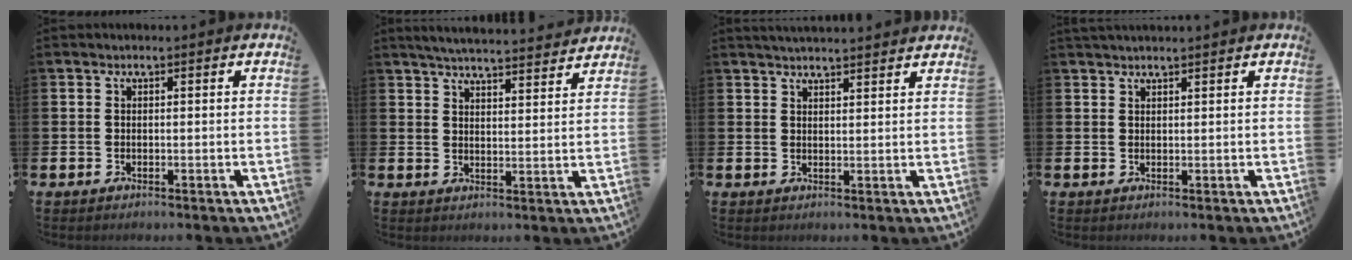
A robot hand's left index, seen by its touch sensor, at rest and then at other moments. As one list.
[{"total": 5.2, "force": [5.1, 0.2, 0.9], "torque": [-0.027, -0.034, 0.090]}, {"total": 2.6, "force": [2.6, -0.1, 0.2], "torque": [-0.006, -0.012, 0.047]}, {"total": 0.9, "force": [0.8, -0.2, 0.2], "torque": [-0.001, -0.001, 0.015]}]